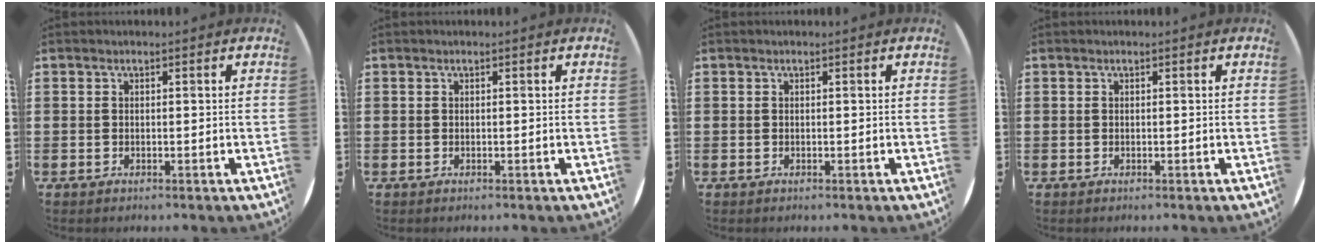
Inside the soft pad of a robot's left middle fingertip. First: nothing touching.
{"total": 0.0}
{"total": 0.0}
{"total": 0.0}